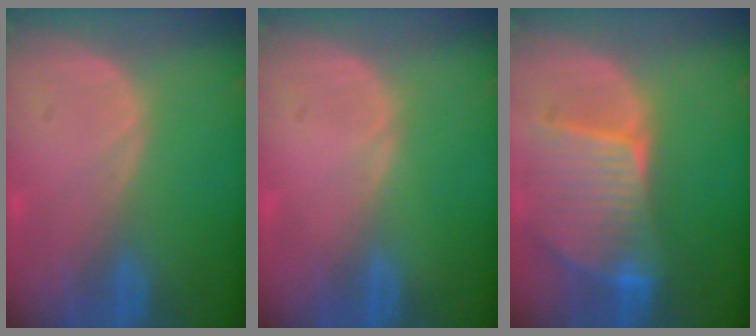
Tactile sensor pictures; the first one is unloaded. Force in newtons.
{"total": 0.0}
{"total": 9.4, "press": 8.3, "slide": 4.5}